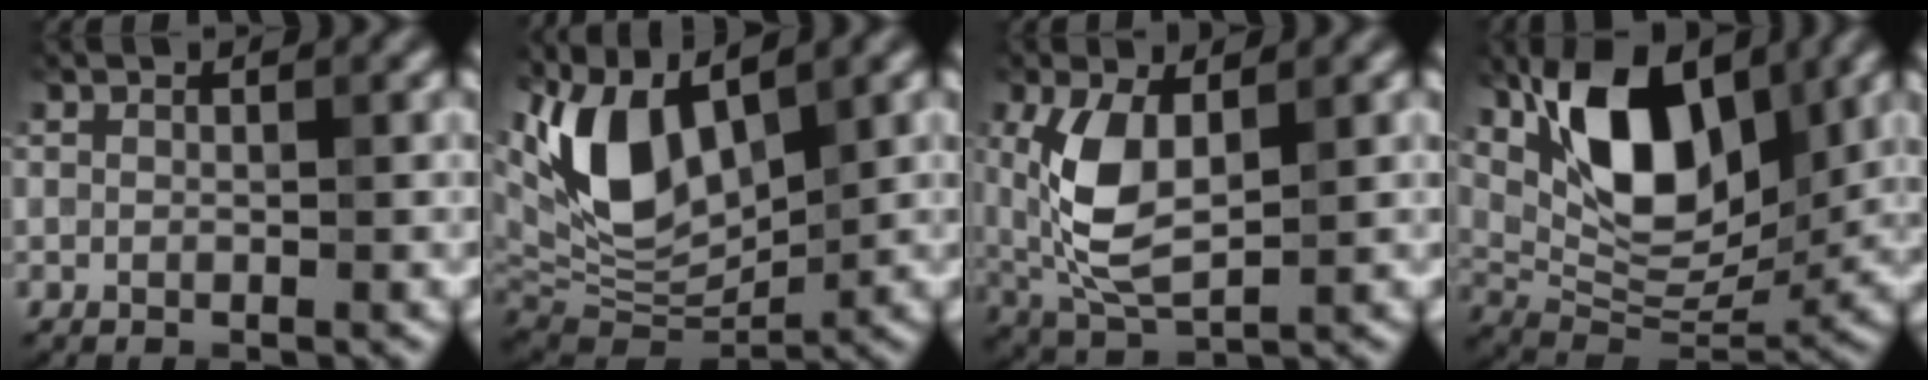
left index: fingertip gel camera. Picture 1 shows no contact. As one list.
[{"total": 11.1, "force": [3.9, 5.7, 8.7], "torque": [-0.188, 0.007, 0.065]}, {"total": 6.5, "force": [1.1, 3.3, 5.5], "torque": [-0.131, -0.004, 0.028]}, {"total": 10.5, "force": [4.0, 5.5, 8.0], "torque": [-0.140, -0.008, 0.072]}]